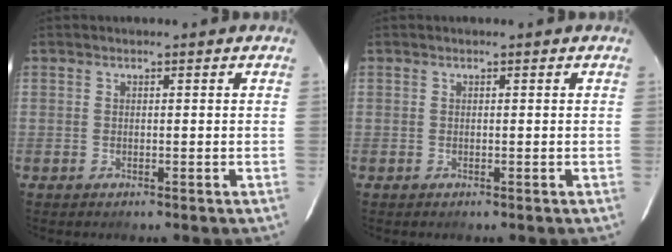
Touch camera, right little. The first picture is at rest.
{"total": 0.0}